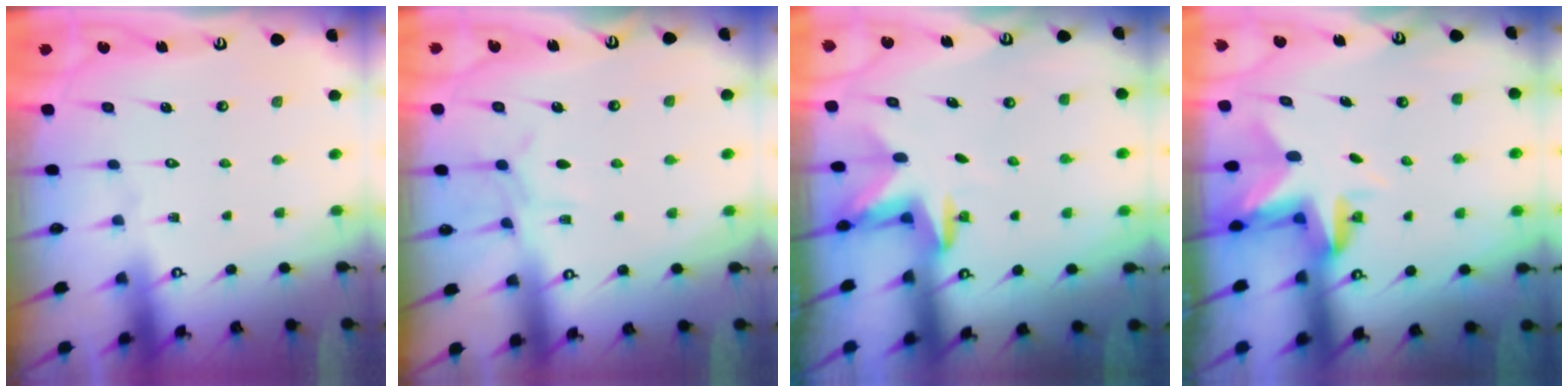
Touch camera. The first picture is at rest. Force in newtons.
{"total": 5.4, "press": 5.4, "slide": 0.6}
{"total": 3.0, "press": 2.9, "slide": 0.7}
{"total": 4.3, "press": 4.3, "slide": 0.2}